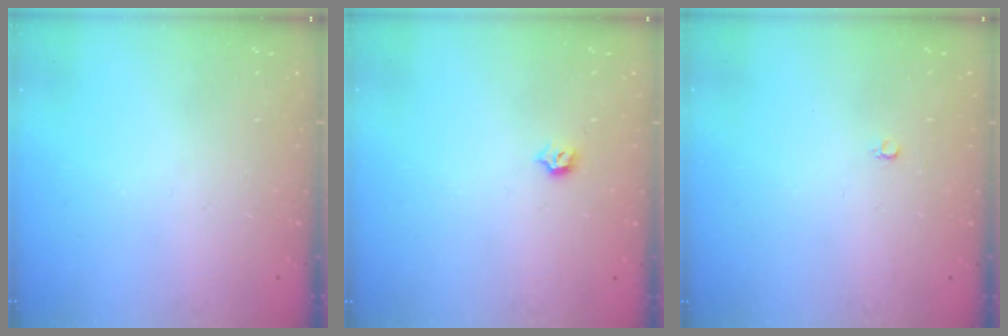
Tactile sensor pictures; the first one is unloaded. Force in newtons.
{"total": 3.4, "press": 3.3, "slide": 0.6}
{"total": 2.4, "press": 2.4, "slide": 0.2}